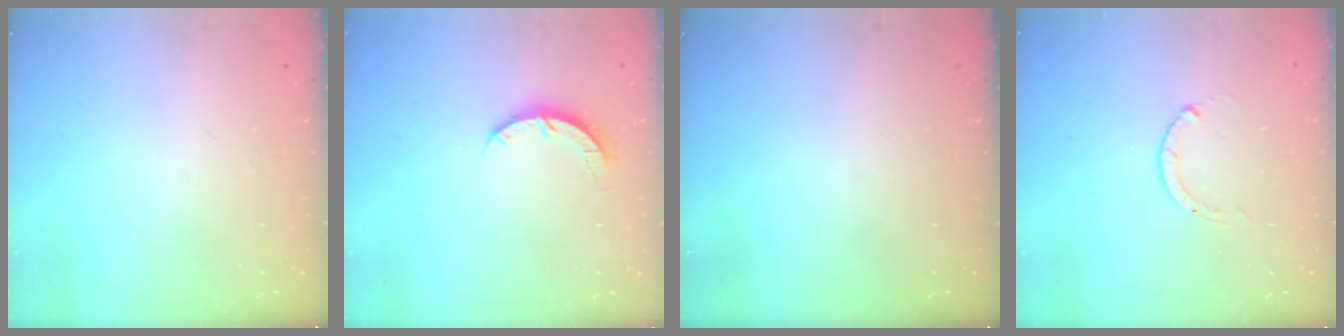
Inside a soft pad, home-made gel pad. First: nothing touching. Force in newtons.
{"total": 3.9, "press": 3.8, "slide": 0.5}
{"total": 0.0}
{"total": 0.0}